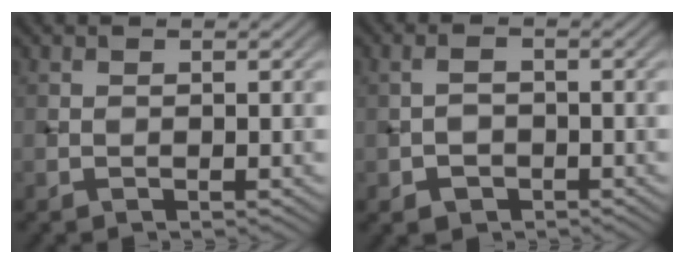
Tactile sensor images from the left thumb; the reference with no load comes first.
{"total": 2.6, "force": [-1.4, 1.7, 1.4], "torque": [-0.027, -0.002, -0.026]}